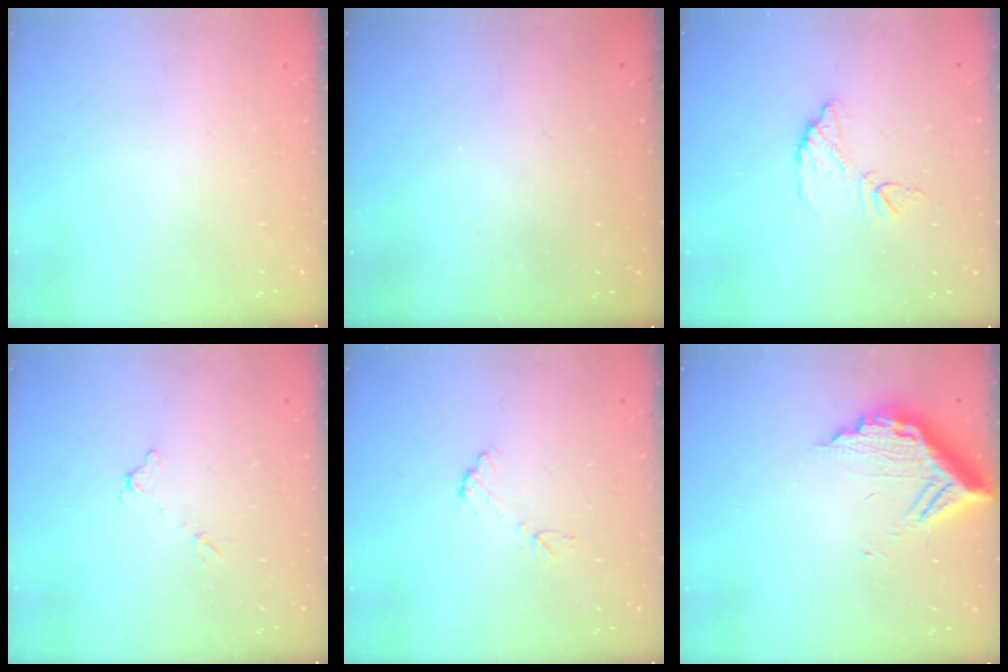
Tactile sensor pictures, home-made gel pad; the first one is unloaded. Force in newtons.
{"total": 3.2, "press": 3.2, "slide": 0.1}
{"total": 7.7, "press": 7.7, "slide": 0.2}
{"total": 5.5, "press": 5.5, "slide": 0.3}
{"total": 6.8, "press": 6.8, "slide": 0.4}
{"total": 12.0, "press": 12.0, "slide": 1.1}